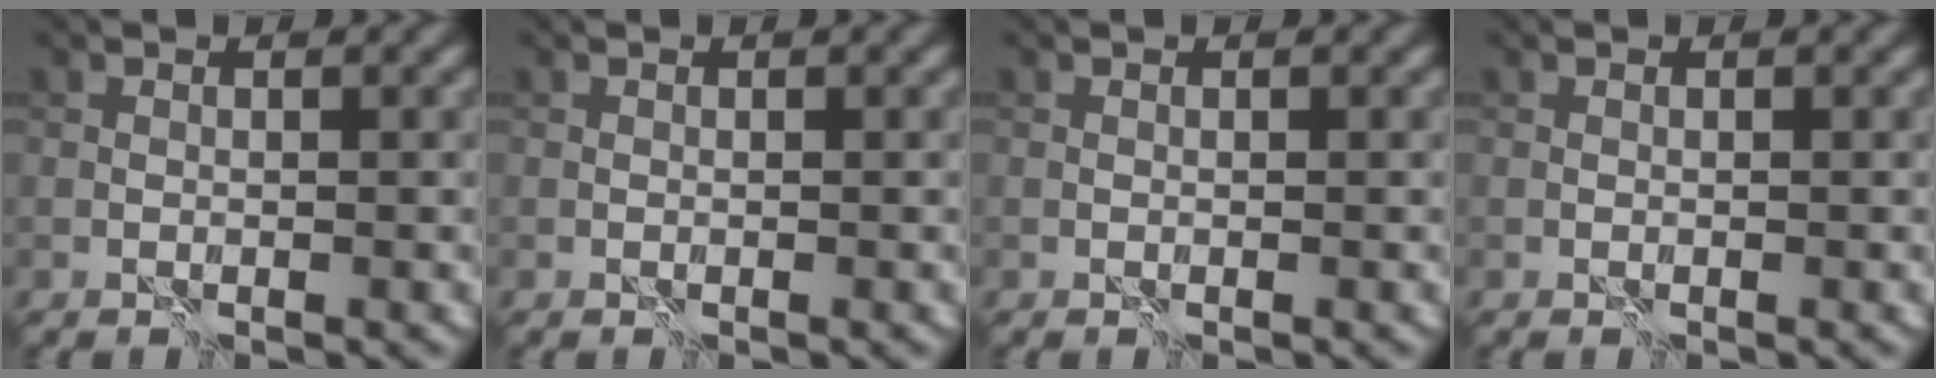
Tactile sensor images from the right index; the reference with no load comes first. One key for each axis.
{"total": 0.0}
{"total": 0.0}
{"total": 0.0}